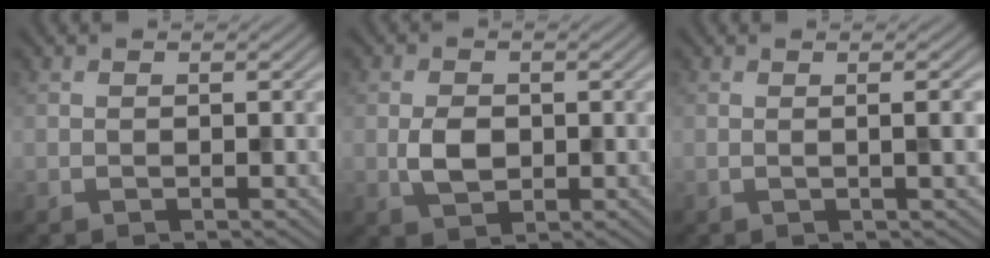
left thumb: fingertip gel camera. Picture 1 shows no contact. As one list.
[{"total": 3.3, "force": [-0.2, 2.4, 2.3], "torque": [-0.053, -0.004, -0.005]}, {"total": 2.6, "force": [0.1, 0.5, 2.6], "torque": [-0.034, 0.009, -0.003]}]